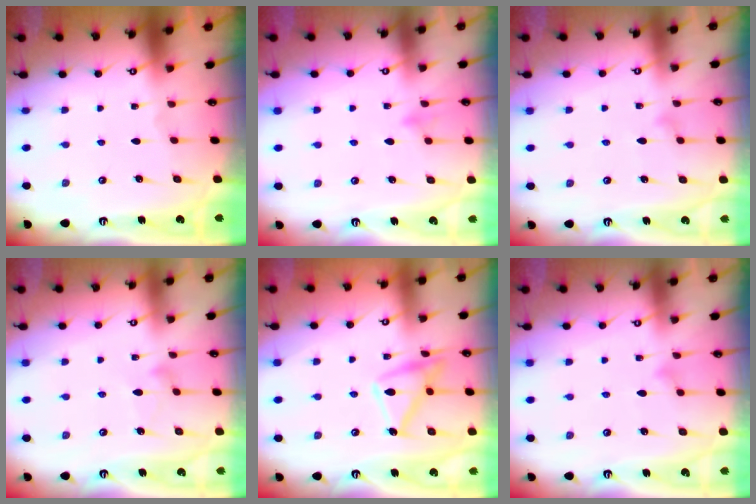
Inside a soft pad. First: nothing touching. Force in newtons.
{"total": 8.7, "press": 8.7, "slide": 0.9}
{"total": 6.8, "press": 6.7, "slide": 0.4}
{"total": 8.7, "press": 8.6, "slide": 0.5}
{"total": 14.3, "press": 14.3, "slide": 1.0}
{"total": 6.6, "press": 6.6, "slide": 0.3}